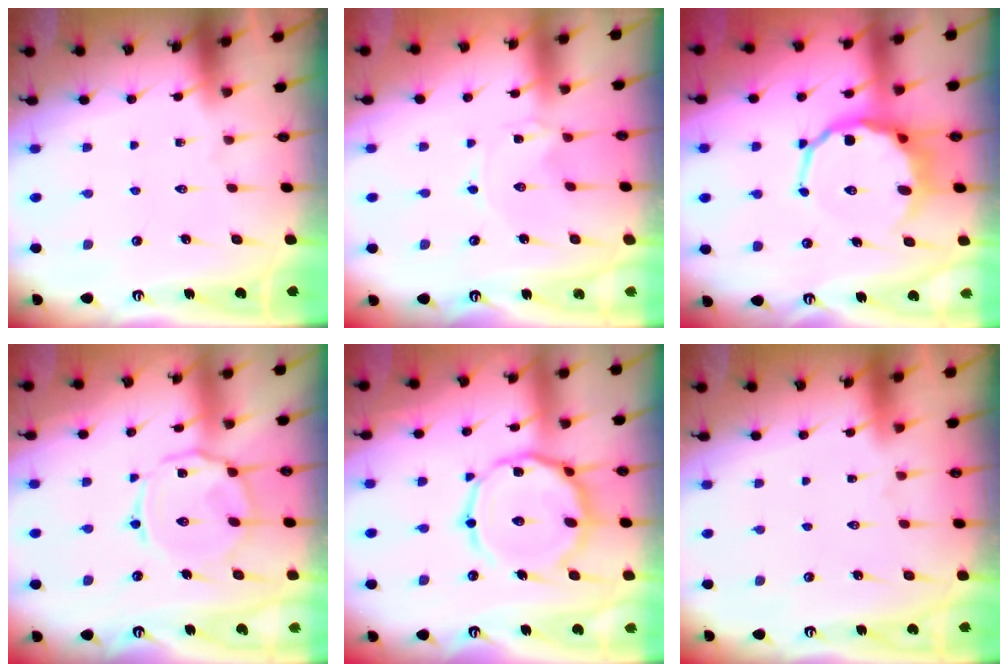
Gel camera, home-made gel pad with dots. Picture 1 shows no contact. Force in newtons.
{"total": 0.0}
{"total": 9.2, "press": 8.7, "slide": 3.1}
{"total": 9.3, "press": 9.3, "slide": 0.9}
{"total": 15.6, "press": 15.6, "slide": 1.1}
{"total": 1.6, "press": 1.6, "slide": 0.1}